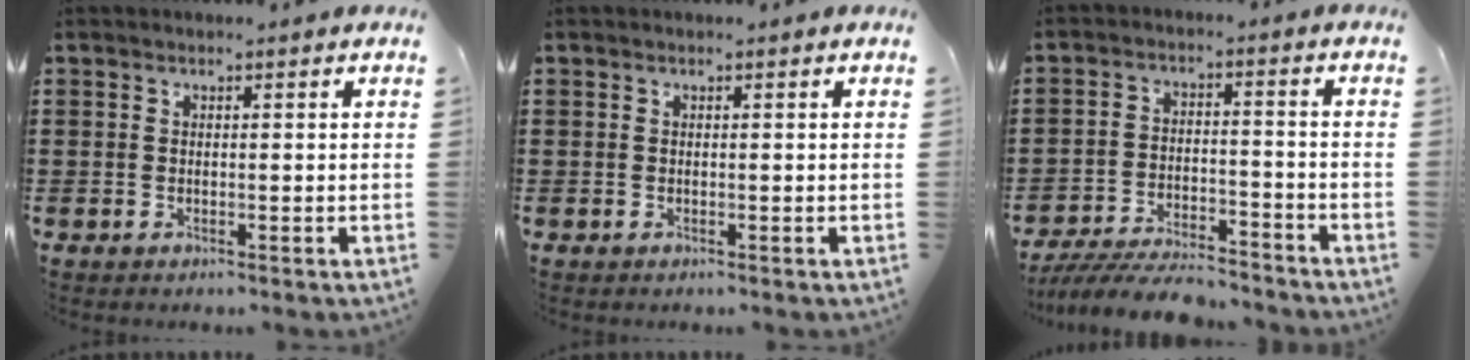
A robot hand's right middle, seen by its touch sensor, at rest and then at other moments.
{"total": 0.0}
{"total": 6.8, "force": [-6.5, 0.8, 1.9], "torque": [-0.037, 0.003, -0.125]}